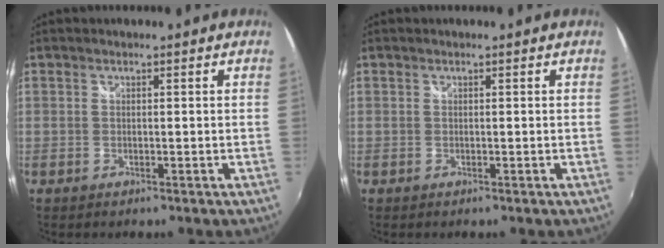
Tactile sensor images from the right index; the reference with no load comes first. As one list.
[{"total": 0.0}]